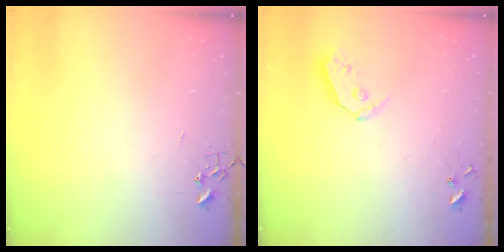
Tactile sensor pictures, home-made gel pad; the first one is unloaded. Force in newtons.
{"total": 7.7, "press": 7.6, "slide": 0.9}